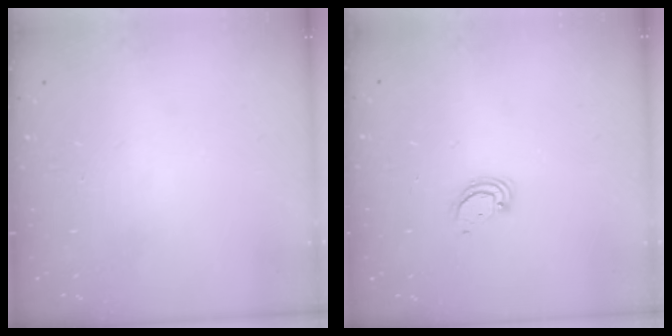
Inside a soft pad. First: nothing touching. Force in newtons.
{"total": 2.9, "press": 2.8, "slide": 0.2}